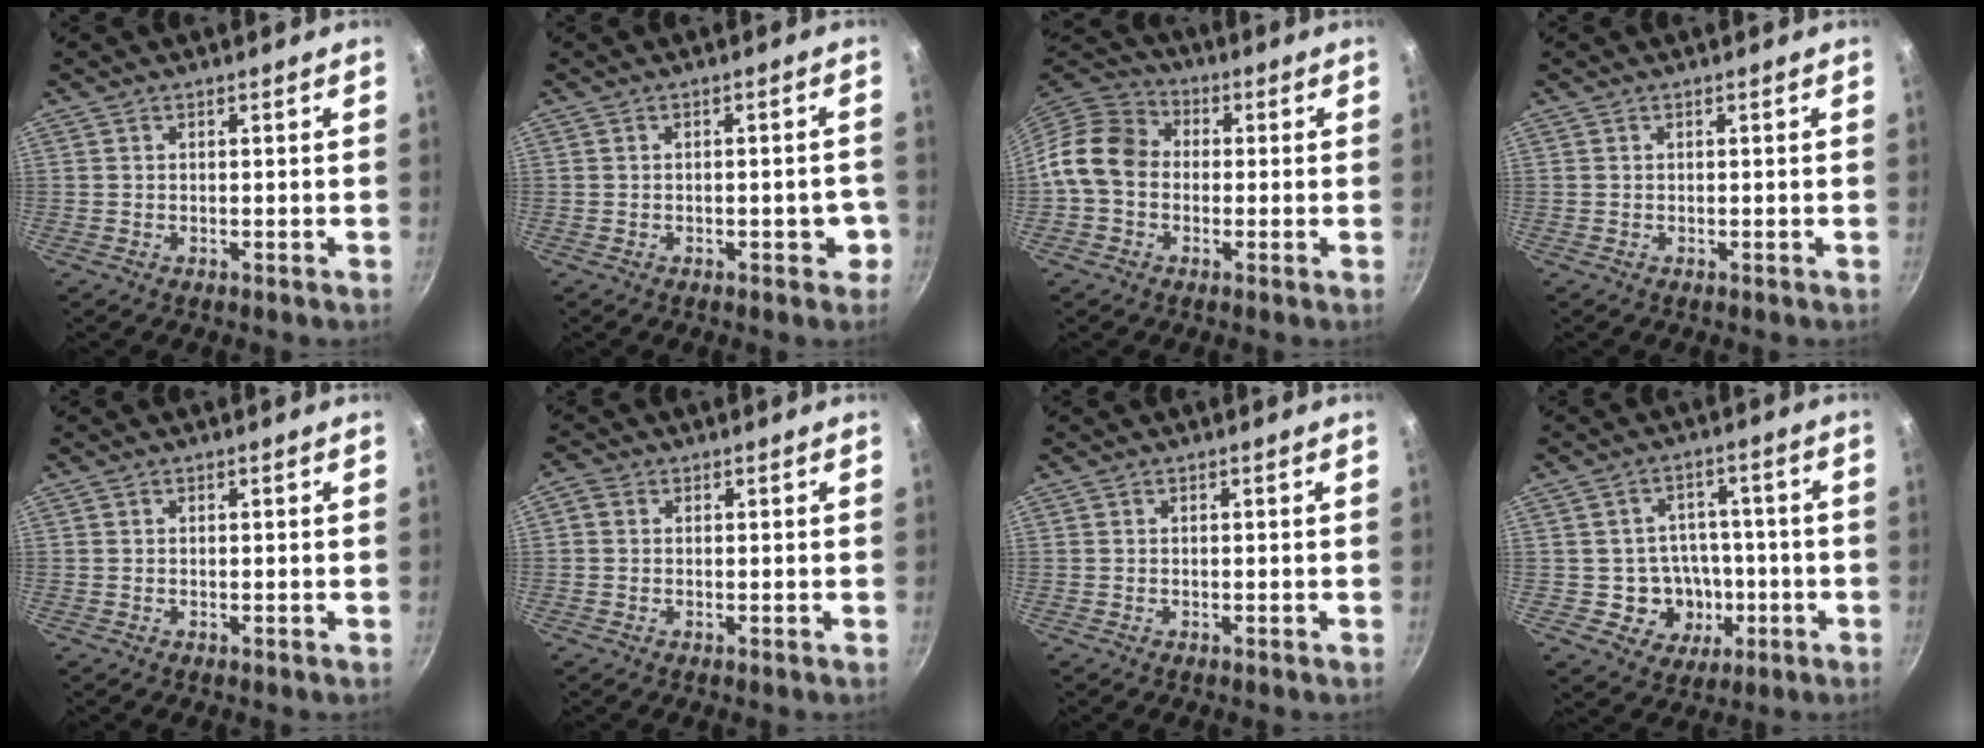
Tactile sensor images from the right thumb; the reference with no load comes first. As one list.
[{"total": 3.8, "force": [-1.3, 1.8, 3.0], "torque": [-0.016, 0.013, -0.019]}, {"total": 11.0, "force": [-0.6, 8.9, 6.3], "torque": [-0.086, 0.026, -0.036]}, {"total": 0.0}, {"total": 0.0}, {"total": 1.9, "force": [0.2, 1.6, 1.0], "torque": [-0.024, 0.009, -0.004]}, {"total": 0.0}, {"total": 9.4, "force": [-2.0, 8.7, 3.0], "torque": [0.003, 0.027, -0.026]}]